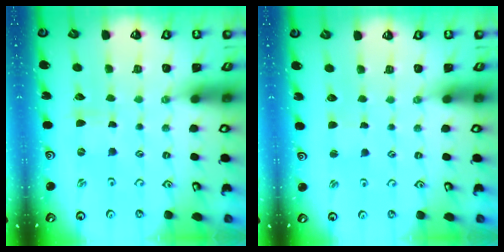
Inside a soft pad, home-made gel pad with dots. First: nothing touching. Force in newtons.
{"total": 1.4, "press": 1.3, "slide": 0.3}